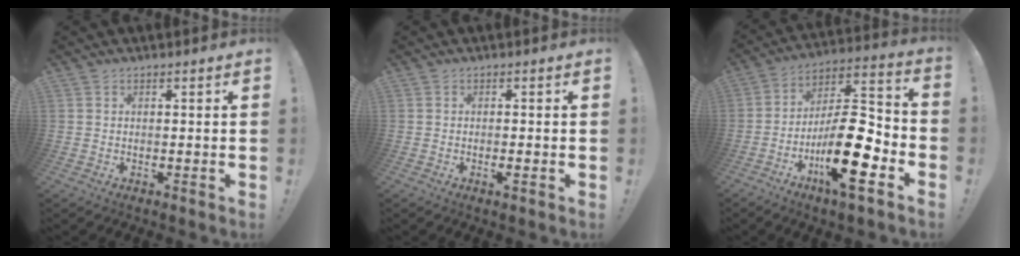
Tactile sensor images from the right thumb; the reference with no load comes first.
{"total": 1.5, "force": [-0.6, 0.0, 1.4], "torque": [-0.021, -0.002, -0.011]}
{"total": 20.9, "force": [-8.4, 6.9, 17.8], "torque": [-0.314, 0.048, -0.132]}